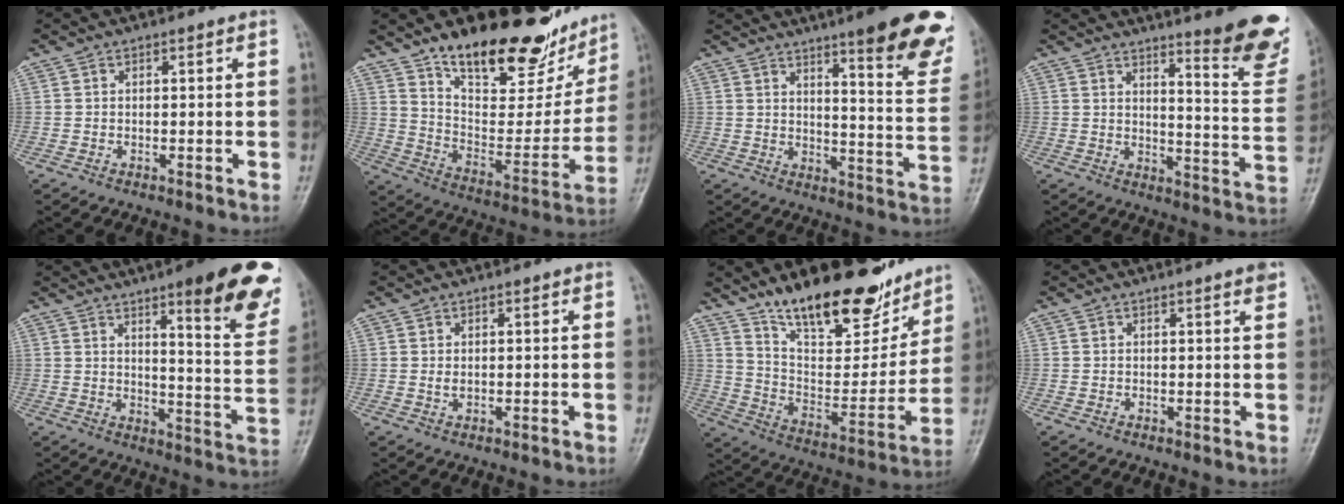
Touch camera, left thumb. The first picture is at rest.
{"total": 26.0, "force": [18.2, 10.6, 15.2], "torque": [-0.174, -0.080, 0.285]}
{"total": 20.4, "force": [13.3, 3.5, 15.1], "torque": [-0.161, -0.070, 0.171]}
{"total": 17.1, "force": [12.5, 2.8, 11.3], "torque": [-0.110, -0.105, 0.155]}
{"total": 20.7, "force": [12.0, 4.3, 16.3], "torque": [-0.176, -0.062, 0.155]}
{"total": 1.4, "force": [0.4, 0.8, 1.1], "torque": [-0.016, -0.001, 0.010]}
{"total": 23.4, "force": [17.2, 8.9, 13.2], "torque": [-0.156, -0.089, 0.281]}
{"total": 1.6, "force": [1.0, 0.1, 1.2], "torque": [-0.016, -0.004, 0.011]}